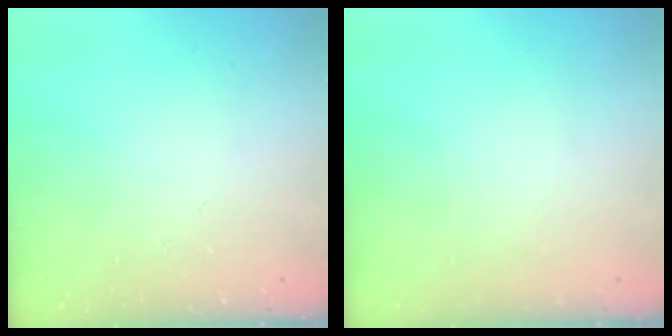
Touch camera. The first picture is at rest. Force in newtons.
{"total": 0.0}